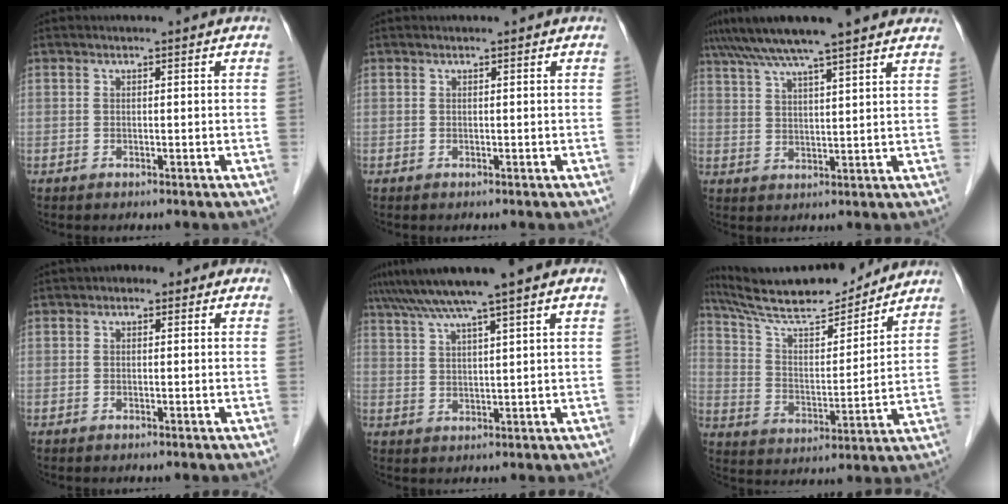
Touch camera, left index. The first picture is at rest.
{"total": 0.0}
{"total": 14.8, "force": [12.2, 0.6, 8.3], "torque": [-0.140, 0.043, 0.172]}
{"total": 1.0, "force": [0.2, 0.8, 0.6], "torque": [-0.008, 0.012, -0.005]}
{"total": 9.3, "force": [6.6, -0.3, 6.6], "torque": [-0.112, 0.036, 0.106]}
{"total": 17.1, "force": [15.5, 2.3, 6.9], "torque": [-0.125, 0.010, 0.261]}